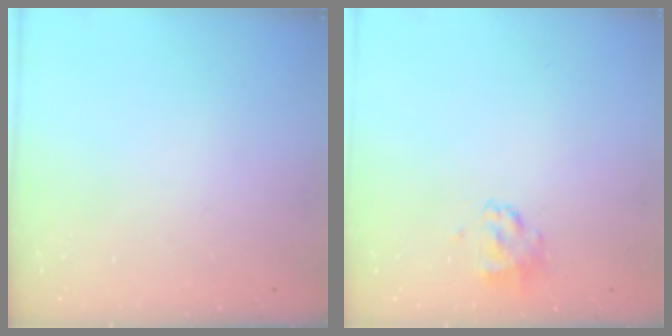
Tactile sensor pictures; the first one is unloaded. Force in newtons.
{"total": 1.5, "press": 1.3, "slide": 0.6}